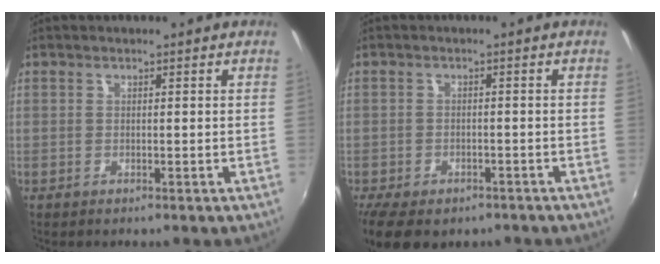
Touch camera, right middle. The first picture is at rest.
{"total": 9.1, "force": [-6.1, 4.8, 4.7], "torque": [-0.108, -0.024, -0.095]}